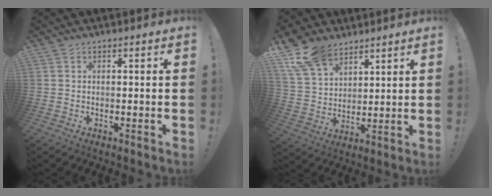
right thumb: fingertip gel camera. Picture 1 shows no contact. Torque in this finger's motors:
{"motor_torque": [0.41, 0.50, 0.80, 0.74, 0.03]}